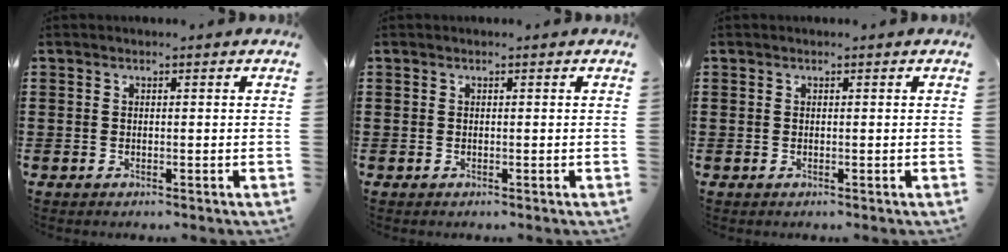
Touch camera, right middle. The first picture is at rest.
{"total": 0.0}
{"total": 0.0}